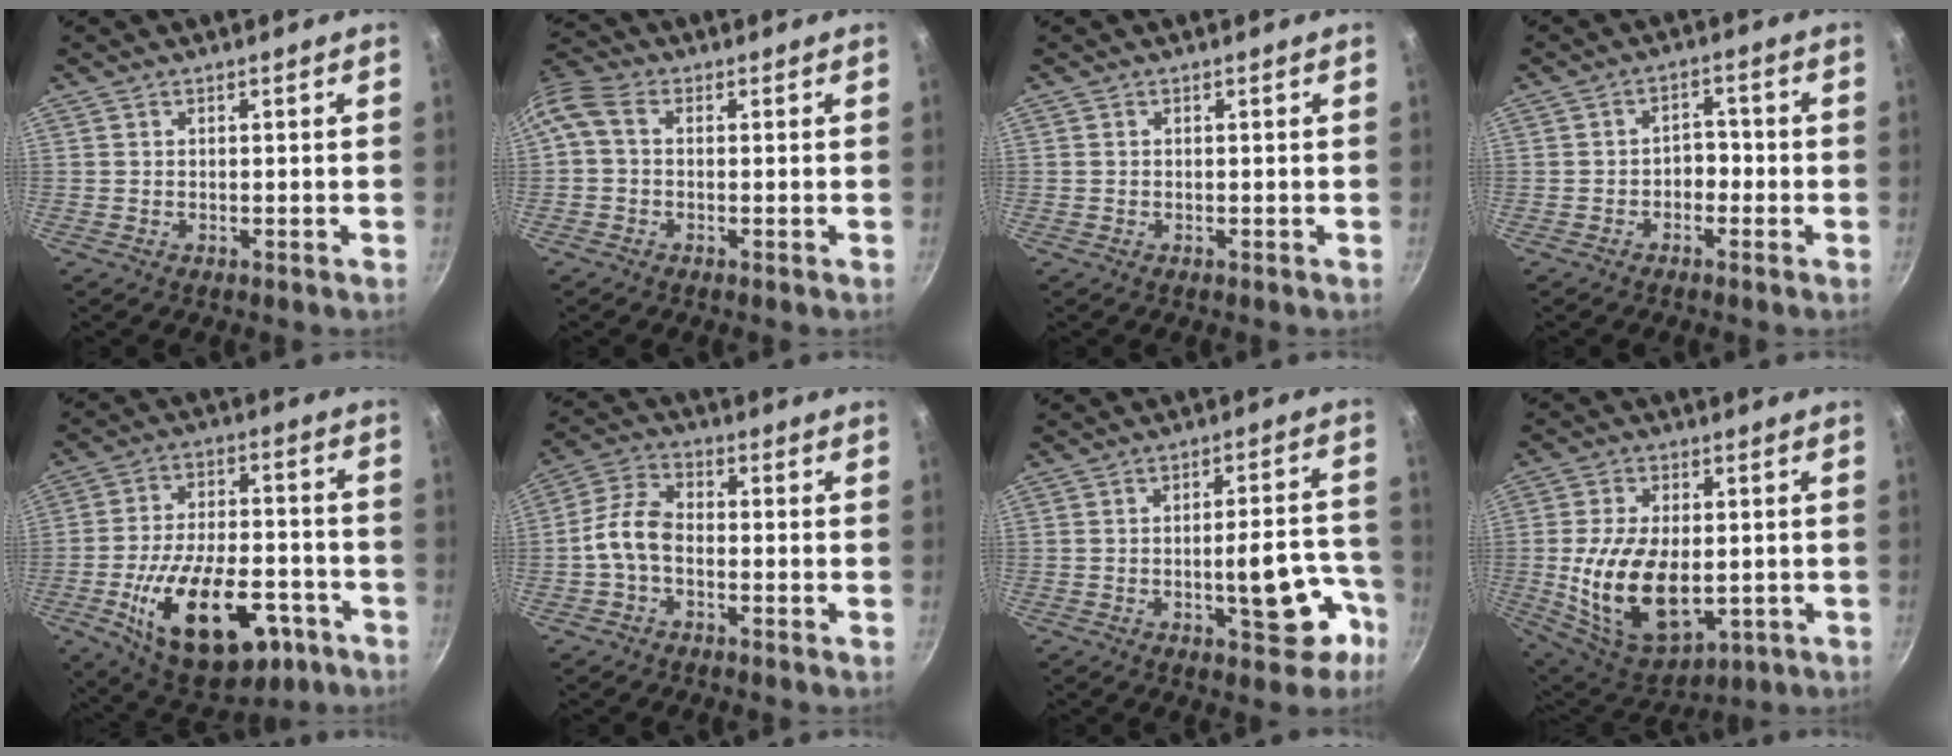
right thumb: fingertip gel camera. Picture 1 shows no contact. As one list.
[{"total": 7.8, "force": [0.5, 5.6, 5.4], "torque": [-0.129, 0.028, -0.007]}, {"total": 0.0}, {"total": 3.3, "force": [-1.2, 2.4, 1.9], "torque": [-0.001, 0.019, -0.023]}, {"total": 23.3, "force": [-9.2, 12.4, 17.5], "torque": [-0.267, 0.040, -0.131]}, {"total": 6.9, "force": [-1.8, 4.0, 5.4], "torque": [-0.111, 0.033, -0.048]}, {"total": 12.6, "force": [-5.3, 5.2, 10.1], "torque": [-0.094, 0.048, -0.065]}, {"total": 18.2, "force": [-1.8, 10.7, 14.6], "torque": [-0.252, -0.008, -0.015]}]